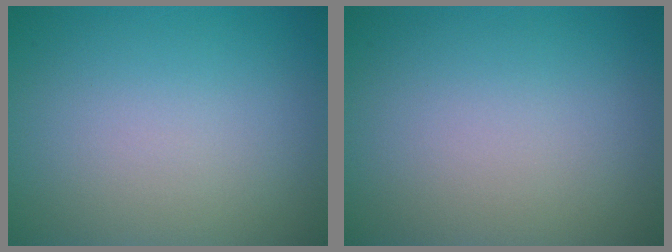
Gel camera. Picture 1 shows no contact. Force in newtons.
{"total": 0.0}